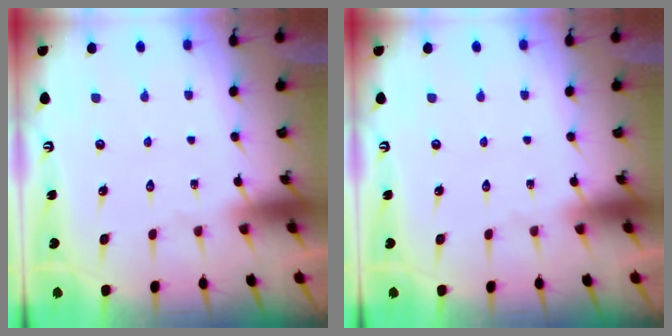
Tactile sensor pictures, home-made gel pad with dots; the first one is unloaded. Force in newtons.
{"total": 0.0}